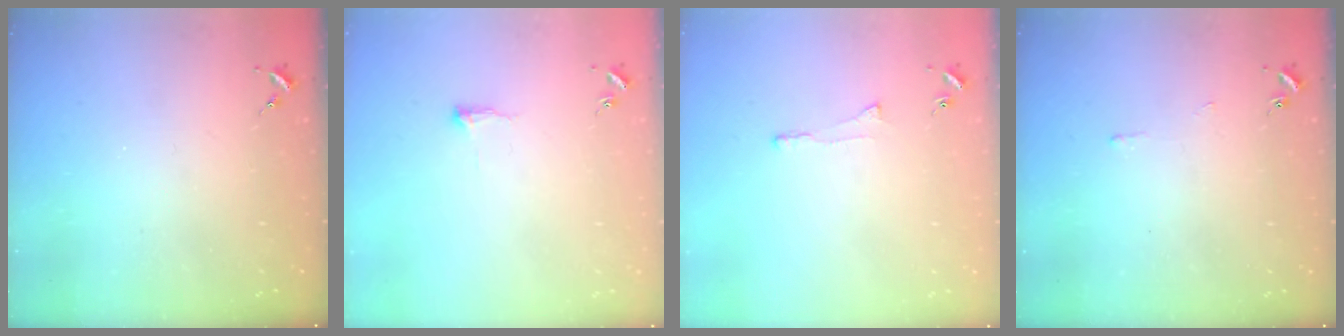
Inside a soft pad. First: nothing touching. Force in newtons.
{"total": 4.6, "press": 4.5, "slide": 0.7}
{"total": 5.1, "press": 5.1, "slide": 0.6}
{"total": 2.5, "press": 2.5, "slide": 0.5}